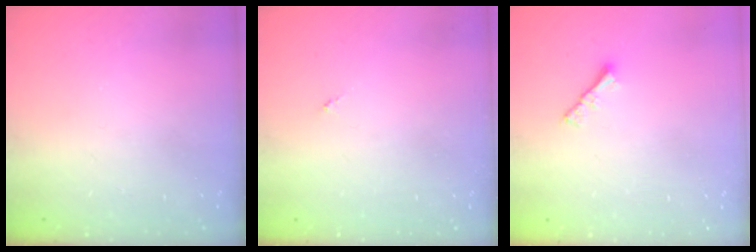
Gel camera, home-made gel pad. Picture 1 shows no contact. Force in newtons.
{"total": 0.0}
{"total": 2.4, "press": 2.4, "slide": 0.6}